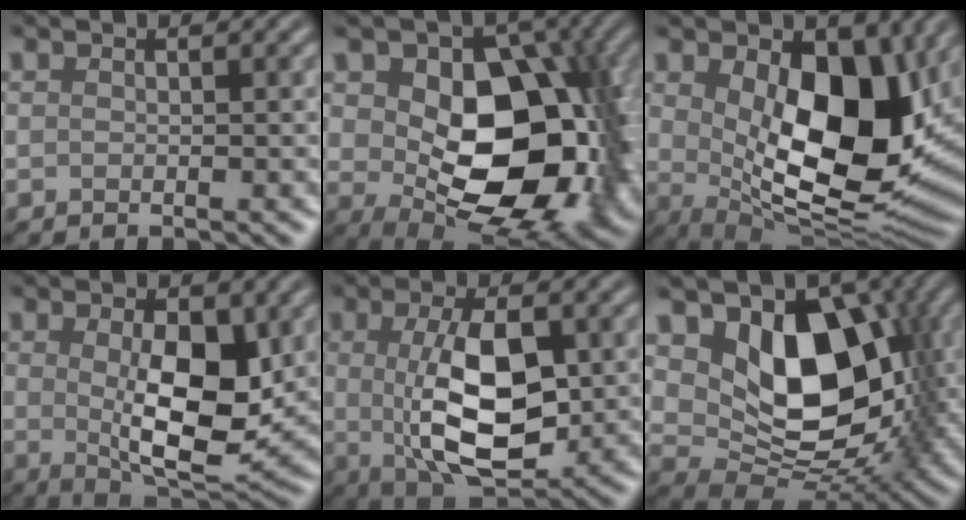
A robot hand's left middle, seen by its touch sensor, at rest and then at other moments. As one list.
[{"total": 13.3, "force": [0.6, 8.6, 10.1], "torque": [-0.132, -0.018, 0.020]}, {"total": 12.3, "force": [1.9, 6.5, 10.2], "torque": [-0.148, -0.025, 0.041]}, {"total": 8.2, "force": [0.8, 3.4, 7.3], "torque": [-0.119, -0.010, 0.019]}, {"total": 8.5, "force": [0.6, 3.8, 7.6], "torque": [-0.144, -0.007, 0.014]}, {"total": 11.9, "force": [2.8, 7.9, 8.6], "torque": [-0.132, -0.024, 0.056]}]